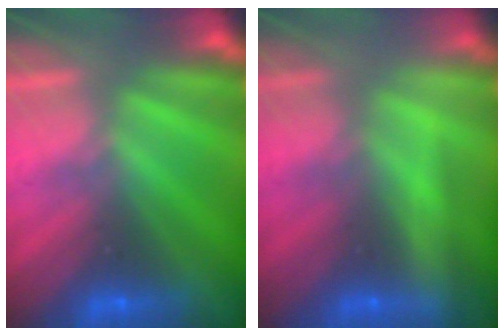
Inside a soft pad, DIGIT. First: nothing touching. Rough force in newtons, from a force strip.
{"total": 2.2}